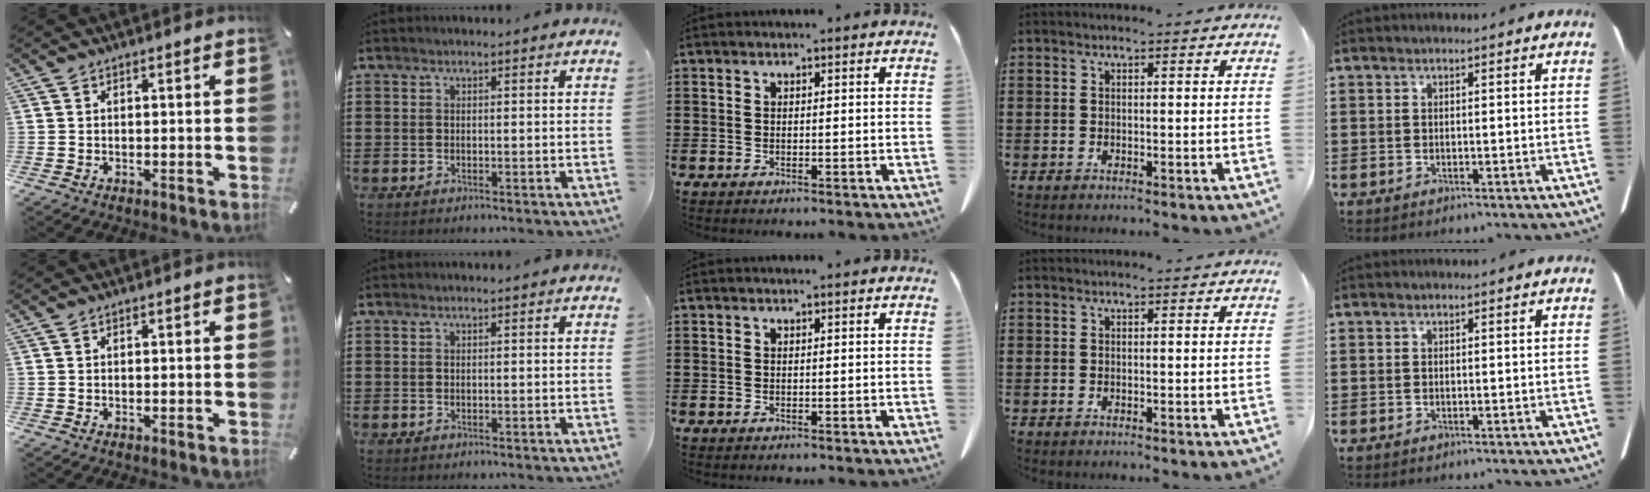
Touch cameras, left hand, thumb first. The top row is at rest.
{}